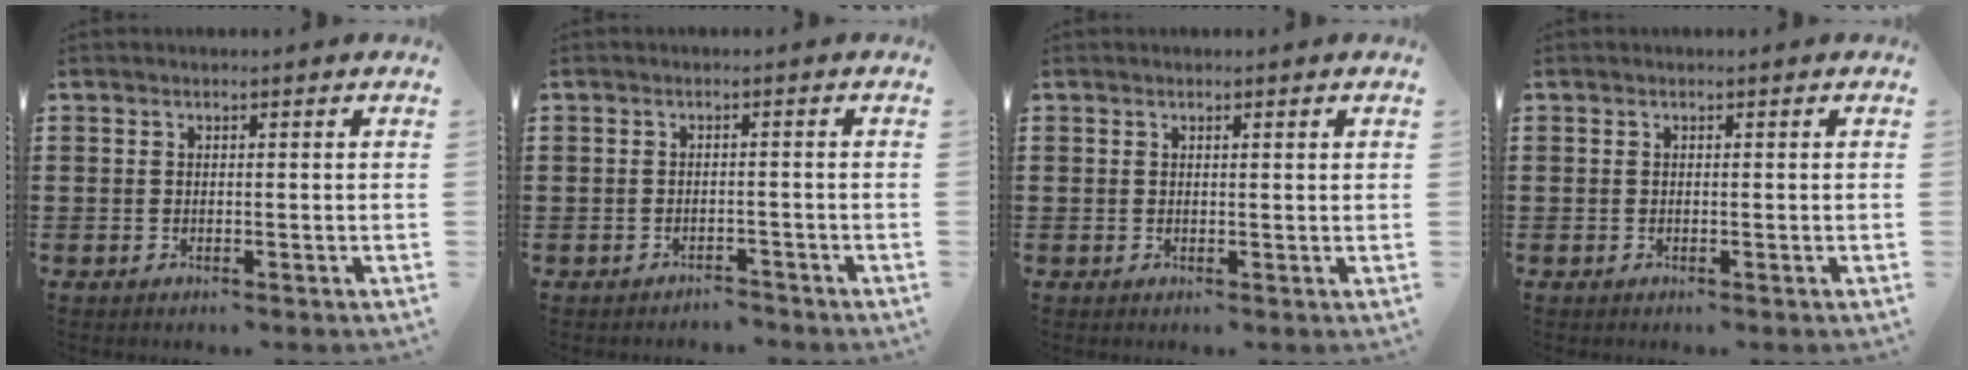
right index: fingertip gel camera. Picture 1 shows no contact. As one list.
[{"total": 1.9, "force": [-1.8, 0.3, -0.3], "torque": [-0.001, 0.003, -0.043]}, {"total": 0.5, "force": [0.2, 0.0, 0.5], "torque": [-0.008, 0.000, 0.004]}, {"total": 0.0}]